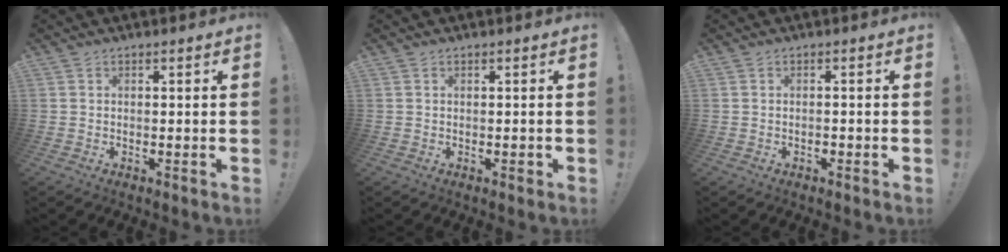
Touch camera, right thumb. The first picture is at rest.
{"total": 0.7, "force": [-0.3, 0.3, 0.6], "torque": [-0.005, 0.000, -0.005]}
{"total": 1.1, "force": [-1.0, 0.0, 0.4], "torque": [-0.011, -0.001, -0.017]}